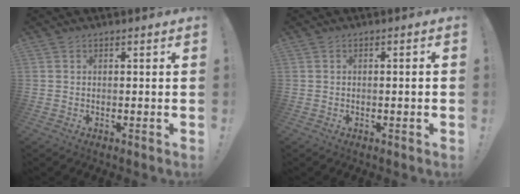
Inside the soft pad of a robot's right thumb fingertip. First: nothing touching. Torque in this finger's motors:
{"motor_torque": [-0.27, -0.46, 0.03, 0.22, 0.05]}